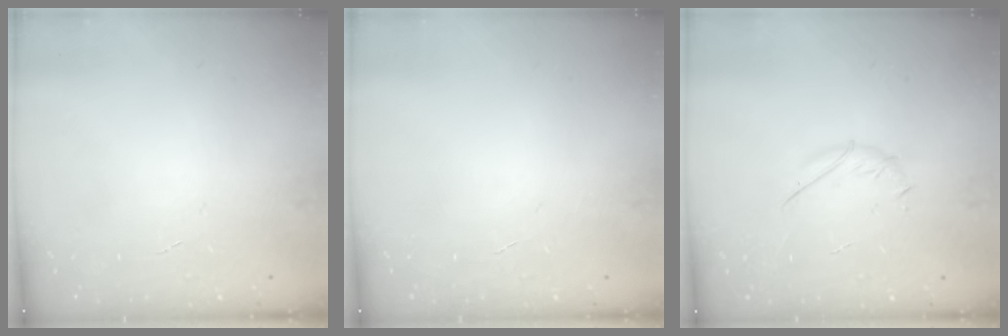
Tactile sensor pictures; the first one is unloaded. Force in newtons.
{"total": 0.0}
{"total": 2.7, "press": 2.6, "slide": 0.8}